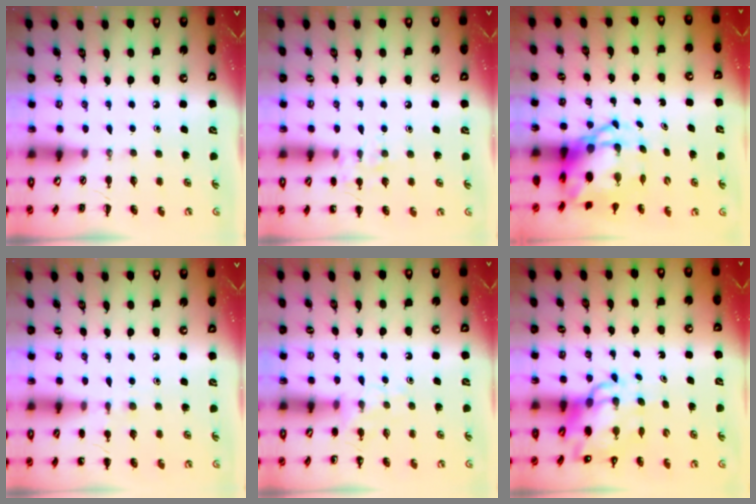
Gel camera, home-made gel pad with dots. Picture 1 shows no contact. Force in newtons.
{"total": 8.1, "press": 7.9, "slide": 1.7}
{"total": 7.1, "press": 6.8, "slide": 1.9}
{"total": 5.8, "press": 5.5, "slide": 1.8}
{"total": 6.5, "press": 6.2, "slide": 2.1}
{"total": 11.2, "press": 10.7, "slide": 3.4}